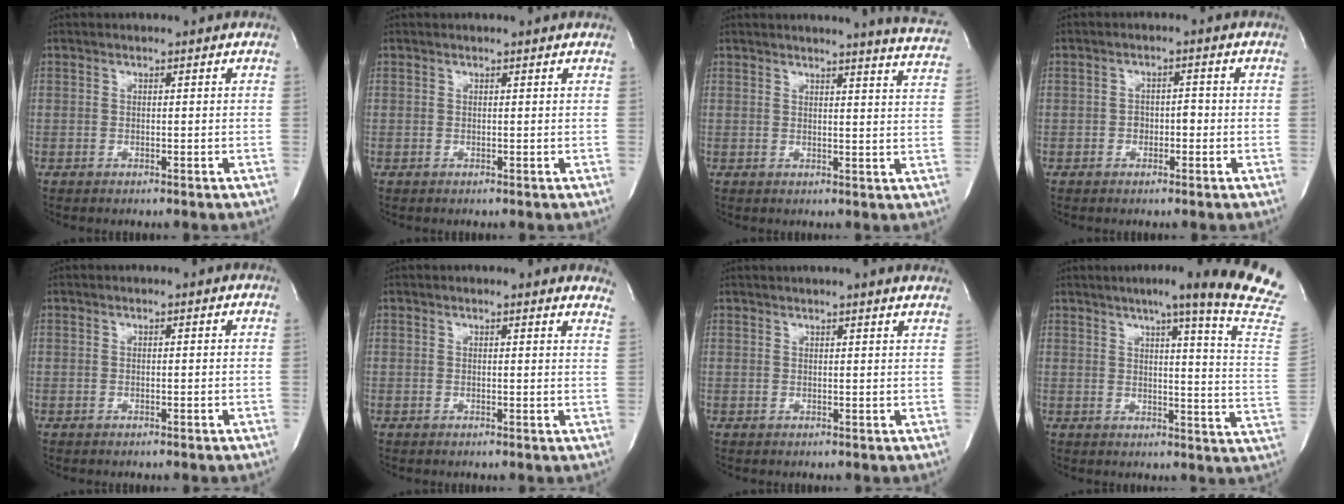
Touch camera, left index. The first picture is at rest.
{"total": 1.2, "force": [1.2, -0.1, 0.3], "torque": [-0.014, 0.000, 0.010]}
{"total": 10.5, "force": [10.1, -0.9, 2.6], "torque": [-0.030, -0.078, 0.090]}
{"total": 2.0, "force": [-0.6, 1.4, 1.4], "torque": [-0.015, 0.007, -0.010]}
{"total": 0.0}
{"total": 7.8, "force": [7.7, 0.9, 1.2], "torque": [0.011, -0.033, 0.048]}
{"total": 9.9, "force": [9.0, 0.1, 4.0], "torque": [-0.059, 0.014, 0.094]}
{"total": 18.8, "force": [14.2, -1.9, 12.1], "torque": [-0.160, -0.062, 0.159]}